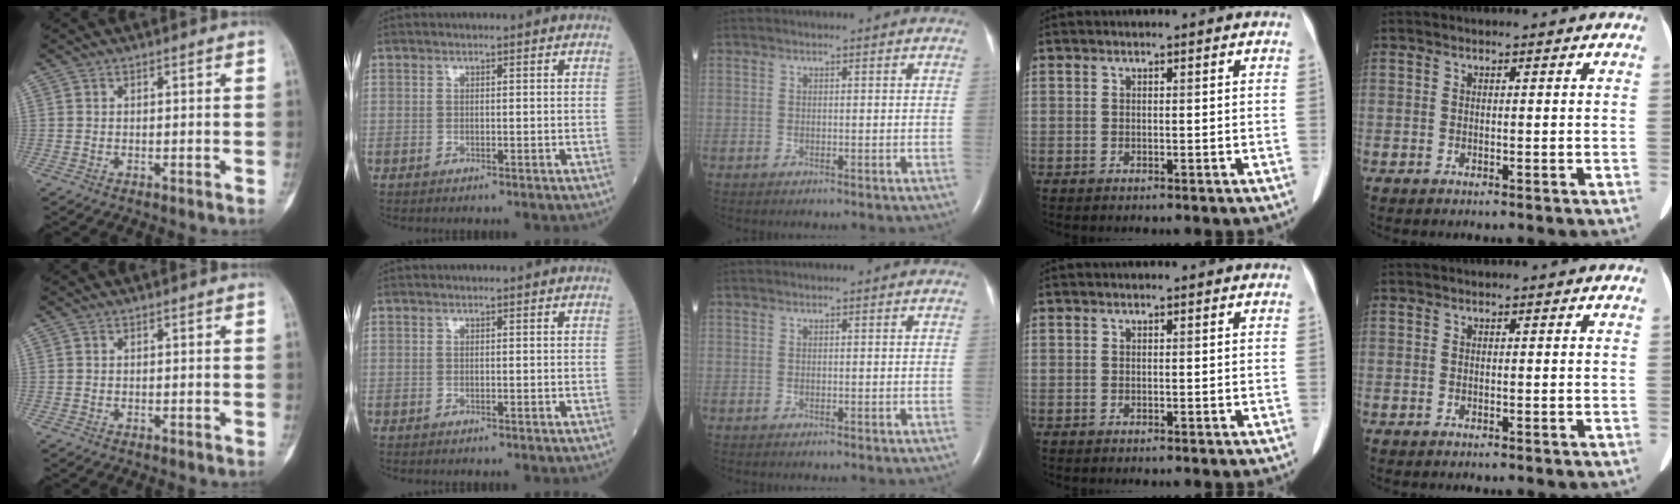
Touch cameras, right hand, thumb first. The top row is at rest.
{}